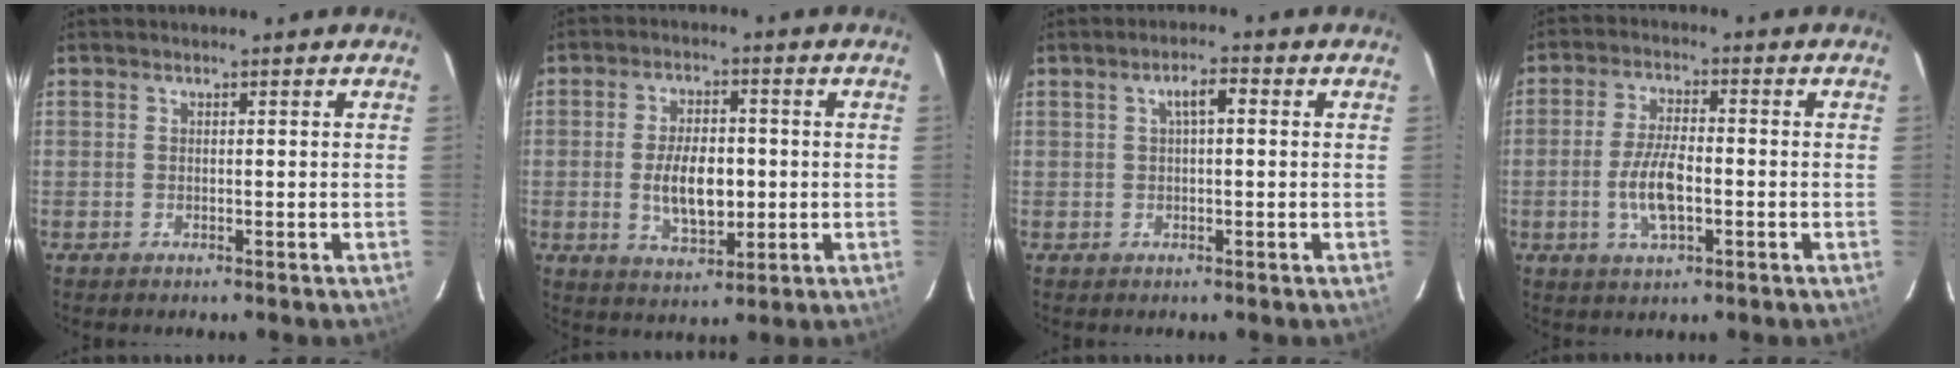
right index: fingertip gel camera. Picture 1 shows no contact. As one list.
[{"total": 9.3, "force": [-1.0, 4.8, 8.0], "torque": [-0.148, -0.001, -0.009]}, {"total": 3.0, "force": [0.8, 0.6, 2.9], "torque": [-0.054, 0.011, 0.014]}, {"total": 7.9, "force": [-2.0, 3.2, 7.0], "torque": [-0.143, 0.000, -0.038]}]